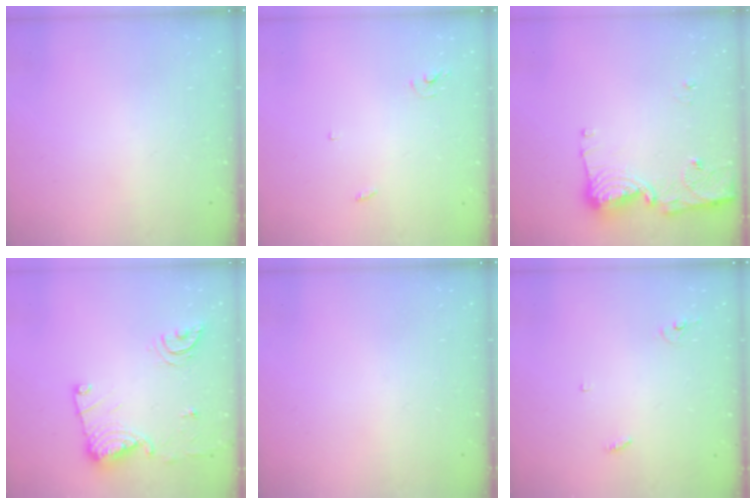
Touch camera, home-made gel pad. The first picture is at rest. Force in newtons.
{"total": 2.5, "press": 2.5, "slide": 0.1}
{"total": 11.7, "press": 11.6, "slide": 1.1}
{"total": 14.2, "press": 14.2, "slide": 1.4}
{"total": 0.0}
{"total": 2.9, "press": 2.9, "slide": 0.2}